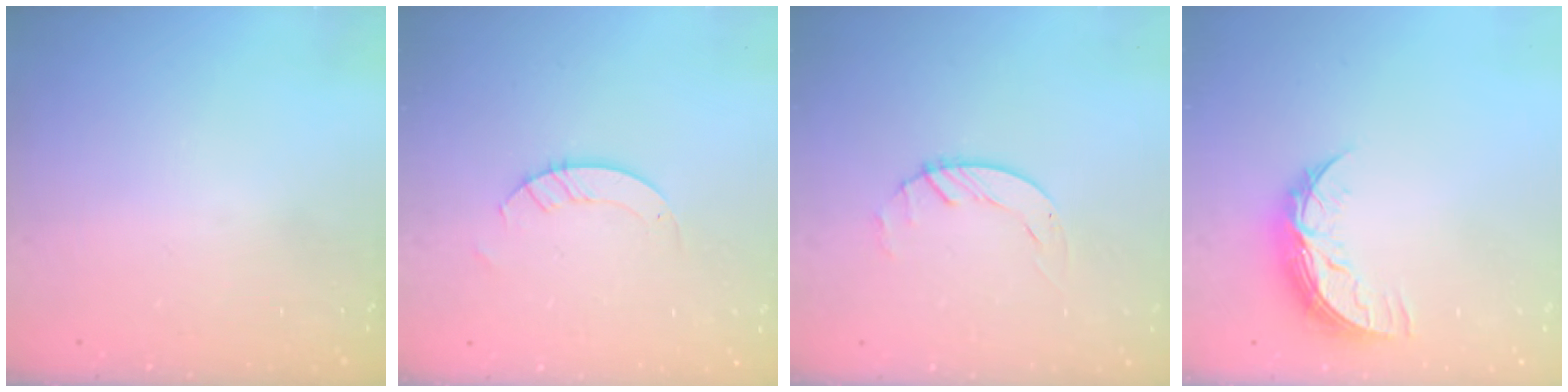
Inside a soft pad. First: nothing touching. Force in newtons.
{"total": 2.6, "press": 2.6, "slide": 0.2}
{"total": 1.4, "press": 1.4, "slide": 0.2}
{"total": 9.0, "press": 9.0, "slide": 0.5}